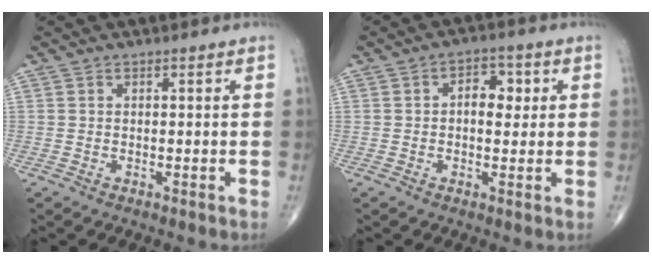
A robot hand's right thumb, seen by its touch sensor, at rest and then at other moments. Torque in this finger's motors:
{"motor_torque": [-0.07, -0.05, 0.26, 0.15, 0.03]}